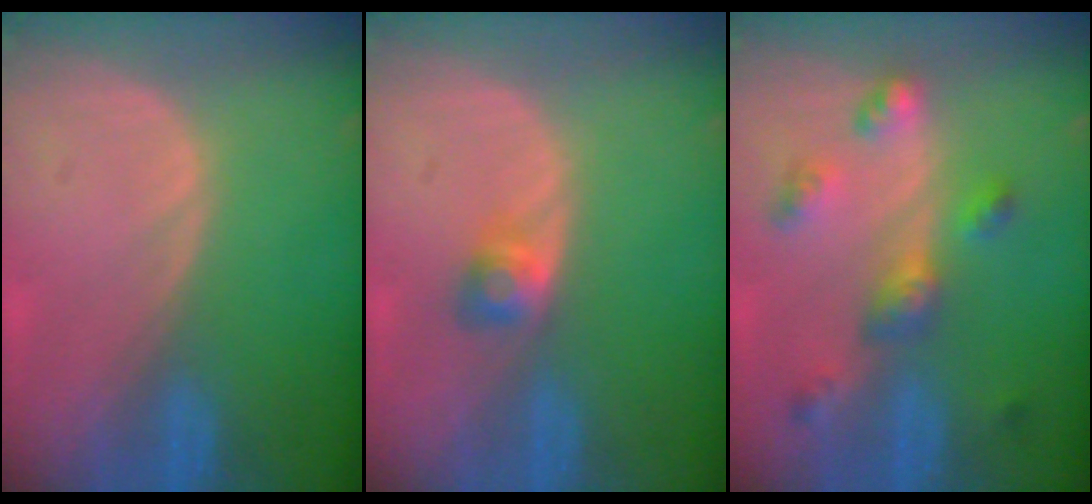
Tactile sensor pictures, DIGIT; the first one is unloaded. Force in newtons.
{"total": 2.6, "press": 2.4, "slide": 1.0}
{"total": 6.5, "press": 5.8, "slide": 3.0}